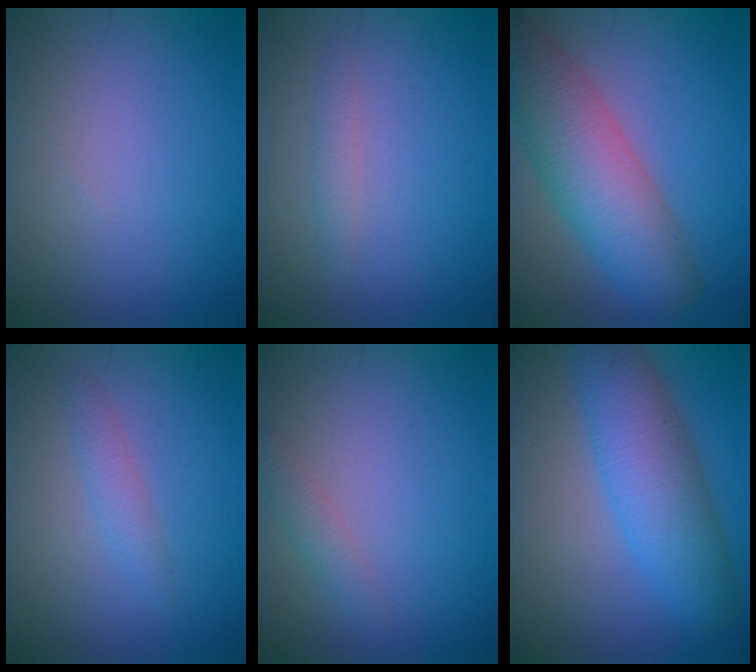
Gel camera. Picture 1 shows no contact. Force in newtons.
{"total": 1.1, "press": 1.1, "slide": 0.1}
{"total": 8.0, "press": 8.0, "slide": 0.3}
{"total": 1.5, "press": 1.5, "slide": 0.1}
{"total": 1.4, "press": 1.4, "slide": 0.0}
{"total": 7.0, "press": 7.0, "slide": 0.1}